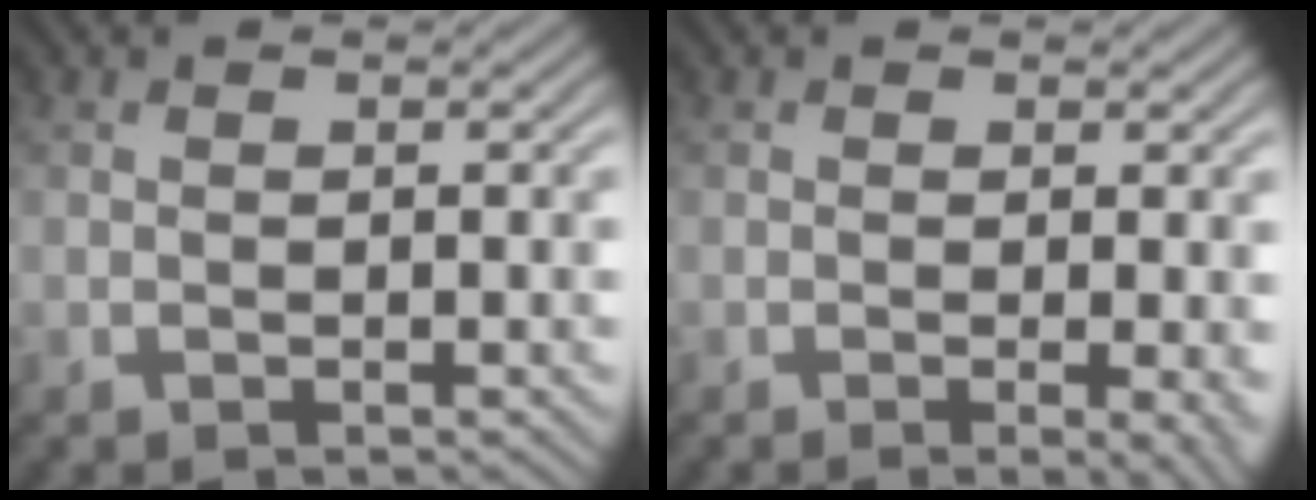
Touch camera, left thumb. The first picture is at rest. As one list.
[{"total": 3.1, "force": [-0.4, 0.7, 3.0], "torque": [-0.044, -0.003, -0.010]}]